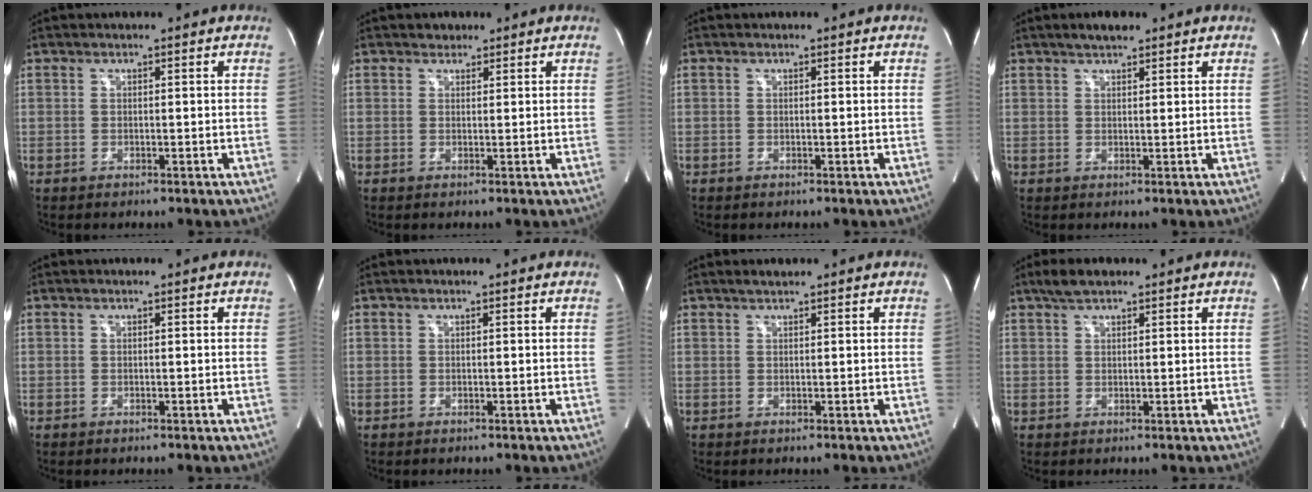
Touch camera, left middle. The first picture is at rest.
{"total": 1.4, "force": [1.0, 0.9, 0.1], "torque": [-0.001, 0.000, 0.013]}
{"total": 0.0}
{"total": 2.8, "force": [2.3, 0.8, 1.5], "torque": [-0.034, 0.008, 0.038]}
{"total": 0.0}
{"total": 0.0}
{"total": 1.1, "force": [1.0, 0.1, 0.5], "torque": [-0.016, 0.006, 0.021]}
{"total": 3.3, "force": [2.4, 1.1, 1.9], "torque": [-0.045, 0.011, 0.046]}